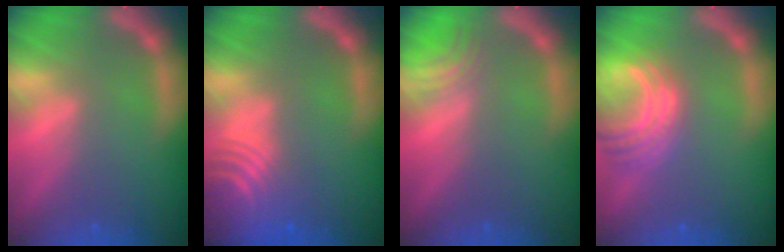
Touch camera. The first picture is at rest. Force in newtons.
{"total": 10.1}
{"total": 2.5}
{"total": 6.5}